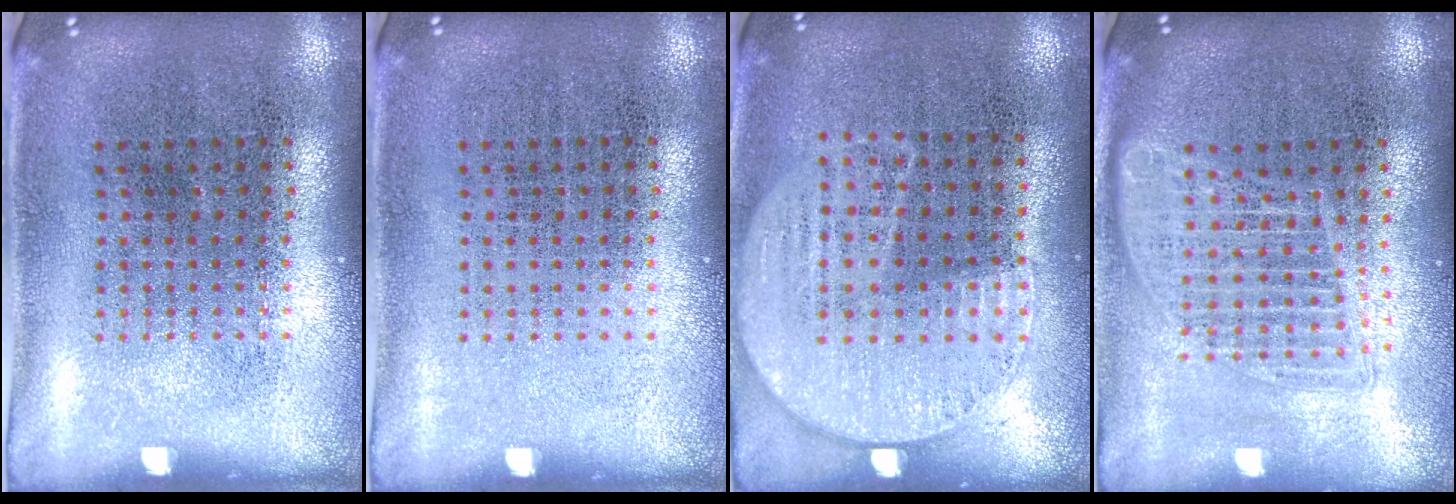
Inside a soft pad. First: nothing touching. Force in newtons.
{"total": 0.0}
{"total": 1.2, "press": 1.0, "slide": 0.6}
{"total": 1.6, "press": 1.4, "slide": 0.8}